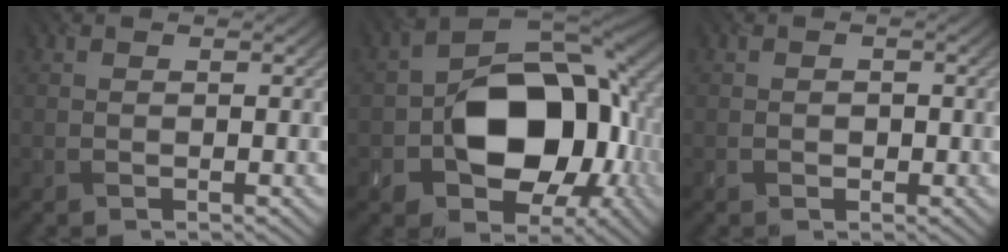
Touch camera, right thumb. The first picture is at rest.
{"total": 15.1, "force": [-3.0, 10.8, 10.1], "torque": [-0.127, -0.015, -0.059]}
{"total": 1.2, "force": [-0.6, 1.0, 0.0], "torque": [0.003, -0.013, -0.002]}